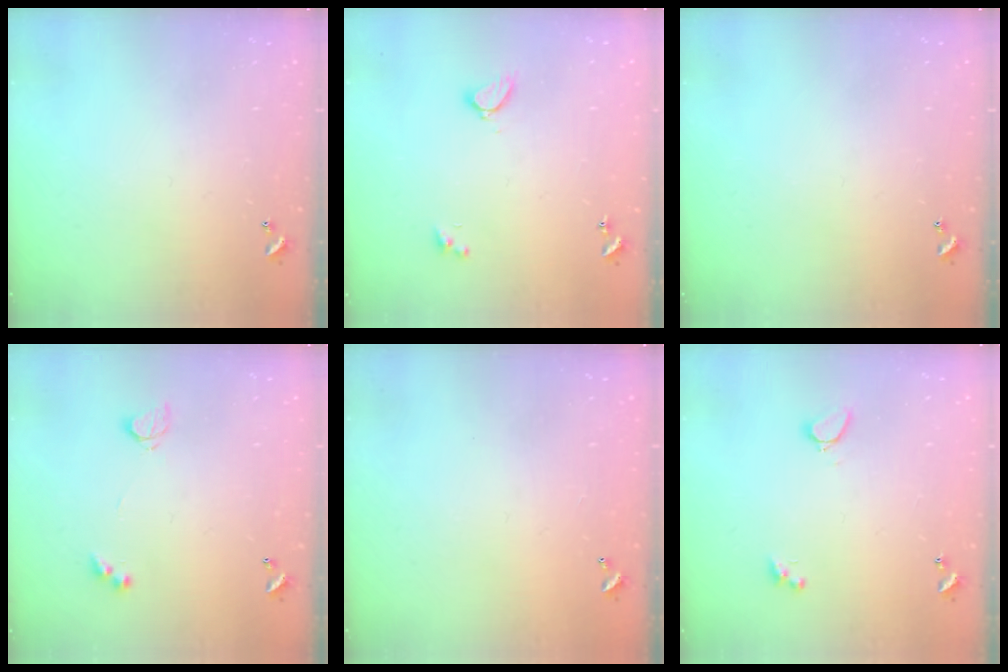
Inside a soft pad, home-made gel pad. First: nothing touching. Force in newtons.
{"total": 2.2, "press": 2.2, "slide": 0.3}
{"total": 0.0}
{"total": 3.7, "press": 3.6, "slide": 0.6}
{"total": 2.8, "press": 2.8, "slide": 0.1}
{"total": 3.7, "press": 3.6, "slide": 0.7}